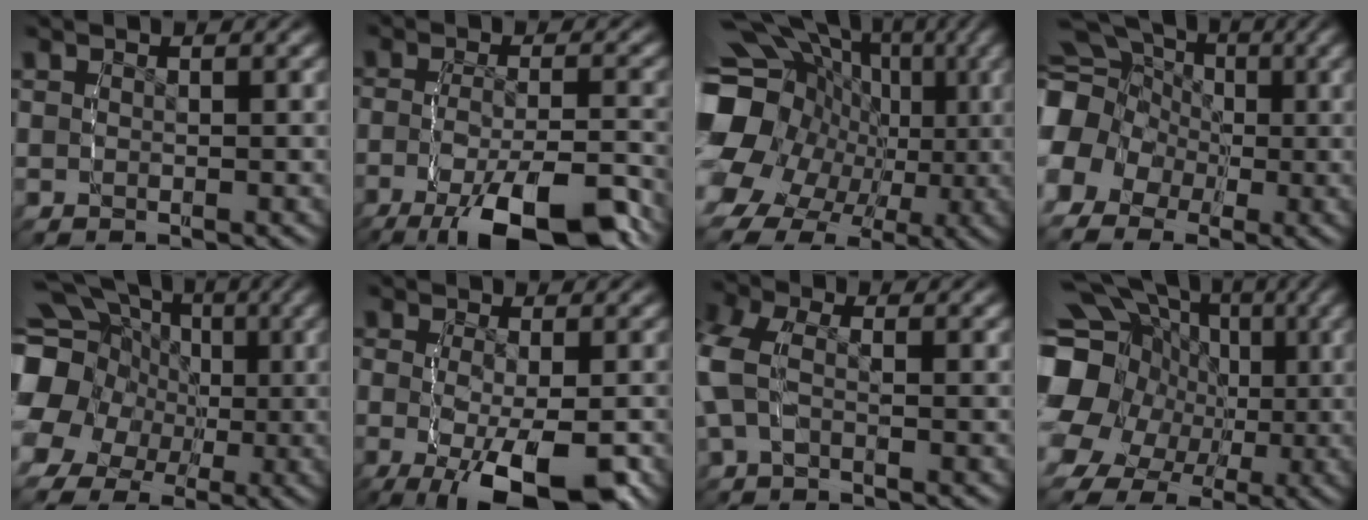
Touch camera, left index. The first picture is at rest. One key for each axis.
{"total": 10.1, "fx": -6.3, "fy": 3.6, "fz": 7.0, "tx": -0.124, "ty": -0.039, "tz": -0.076}
{"total": 15.2, "fx": 0.7, "fy": 12.4, "fz": 8.7, "tx": -0.171, "ty": -0.029, "tz": 0.012}
{"total": 12.4, "fx": 1.3, "fy": 10.8, "fz": 6.0, "tx": -0.126, "ty": -0.010, "tz": 0.008}
{"total": 13.5, "fx": 2.3, "fy": 11.7, "fz": 6.2, "tx": -0.143, "ty": -0.018, "tz": 0.026}
{"total": 8.3, "fx": -4.2, "fy": 3.3, "fz": 6.4, "tx": -0.121, "ty": -0.040, "tz": -0.046}
{"total": 3.5, "fx": 0.0, "fy": 2.2, "fz": 2.7, "tx": -0.078, "ty": -0.011, "tz": 0.004}
{"total": 12.9, "fx": 1.2, "fy": 10.6, "fz": 7.3, "tx": -0.147, "ty": -0.023, "tz": 0.020}